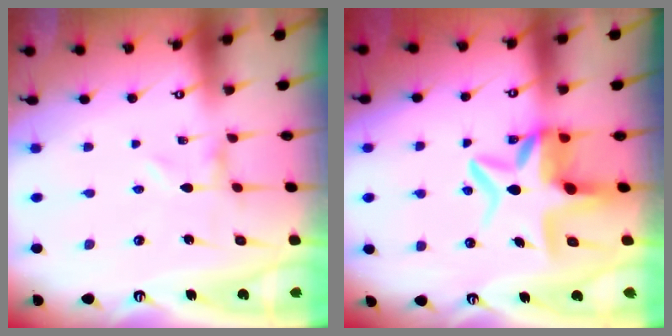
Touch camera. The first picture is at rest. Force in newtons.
{"total": 9.9, "press": 9.5, "slide": 2.9}